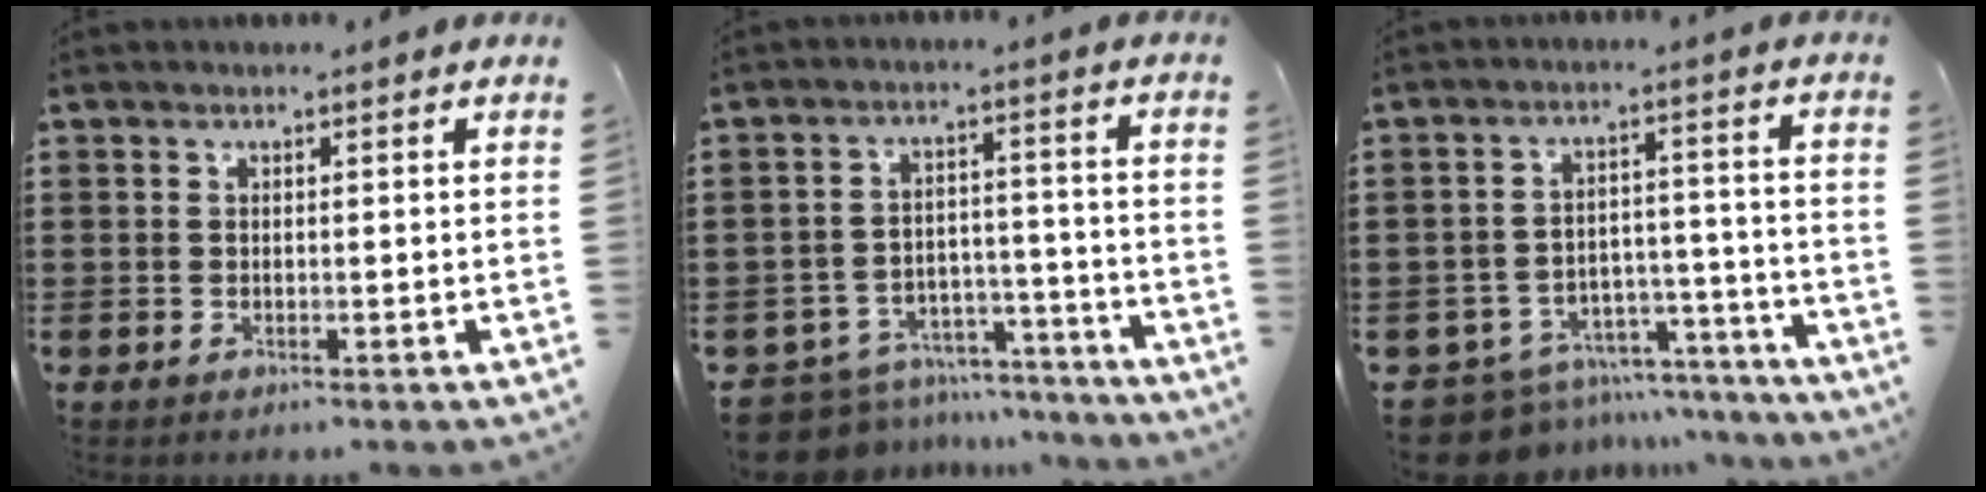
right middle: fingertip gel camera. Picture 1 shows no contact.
{"total": 8.4, "force": [-8.0, 2.0, 1.3], "torque": [-0.040, 0.023, -0.159]}
{"total": 9.0, "force": [-8.3, 2.8, 1.9], "torque": [-0.055, 0.023, -0.162]}